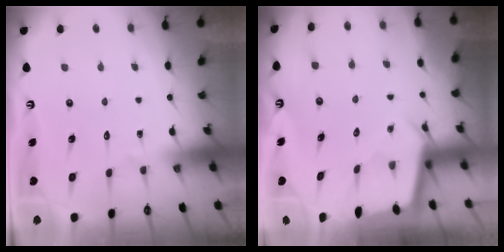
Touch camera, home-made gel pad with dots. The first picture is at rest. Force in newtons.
{"total": 2.4, "press": 2.4, "slide": 0.2}